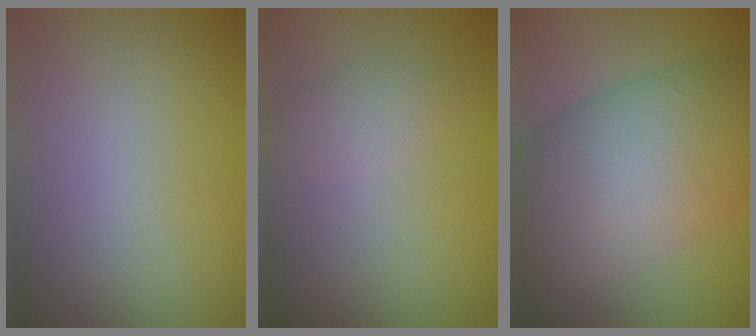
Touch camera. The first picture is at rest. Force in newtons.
{"total": 1.5, "press": 1.5, "slide": 0.2}
{"total": 11.6, "press": 11.6, "slide": 0.3}